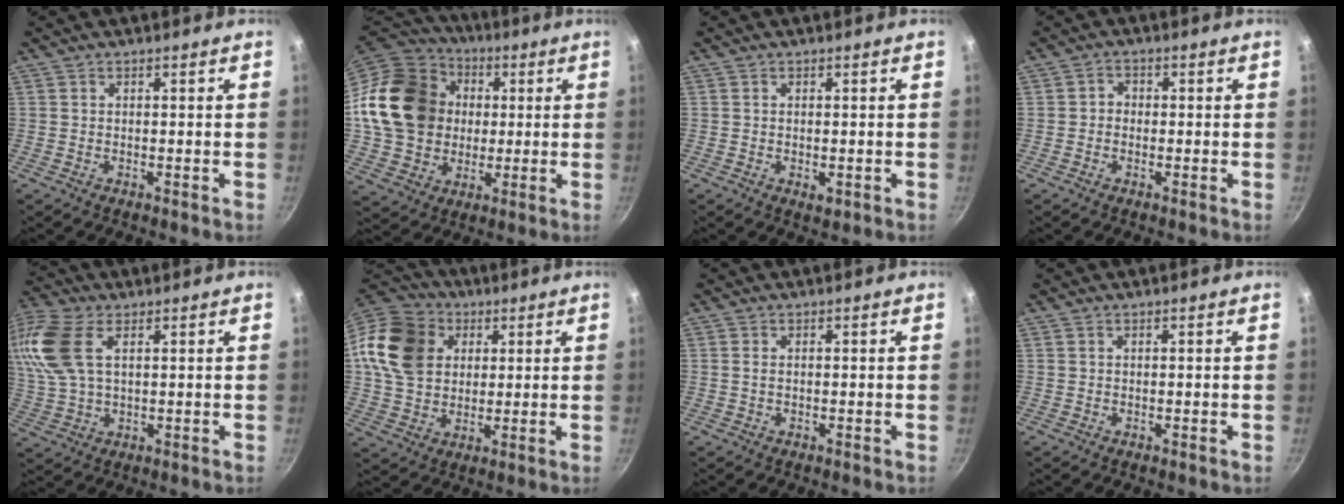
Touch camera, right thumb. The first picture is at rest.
{"total": 21.7, "force": [2.1, 18.2, 11.6], "torque": [-0.190, 0.031, 0.045]}
{"total": 1.7, "force": [-0.4, 0.9, 1.4], "torque": [-0.021, -0.005, -0.003]}
{"total": 2.0, "force": [-0.5, 1.8, 0.8], "torque": [-0.005, 0.009, -0.012]}
{"total": 13.5, "force": [4.5, 7.4, 10.3], "torque": [-0.222, 0.010, 0.088]}
{"total": 17.4, "force": [5.0, 13.8, 9.3], "torque": [-0.163, 0.011, 0.088]}
{"total": 1.0, "force": [0.1, 0.6, 0.8], "torque": [-0.015, 0.001, 0.001]}
{"total": 0.0}